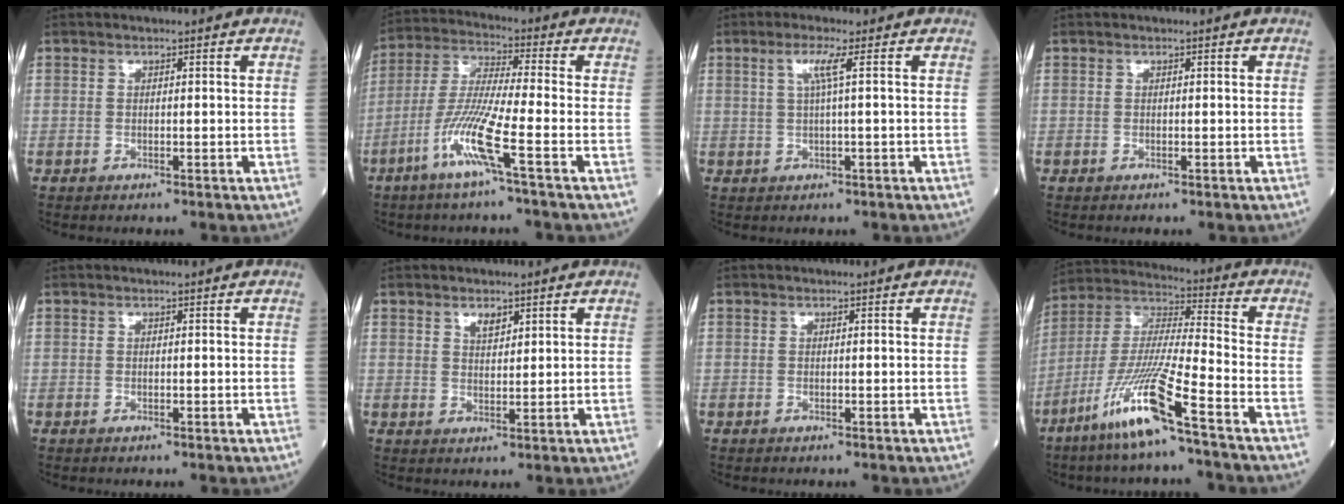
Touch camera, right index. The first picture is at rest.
{"total": 9.7, "force": [-4.5, -0.8, 8.5], "torque": [-0.178, -0.006, -0.096]}
{"total": 2.9, "force": [0.8, -0.7, 2.7], "torque": [-0.058, 0.005, 0.016]}
{"total": 0.0}
{"total": 0.0}
{"total": 2.3, "force": [1.5, 1.0, 1.3], "torque": [-0.023, -0.001, 0.029]}
{"total": 0.0}
{"total": 13.7, "force": [-7.9, -0.6, 11.3], "torque": [-0.235, -0.025, -0.158]}